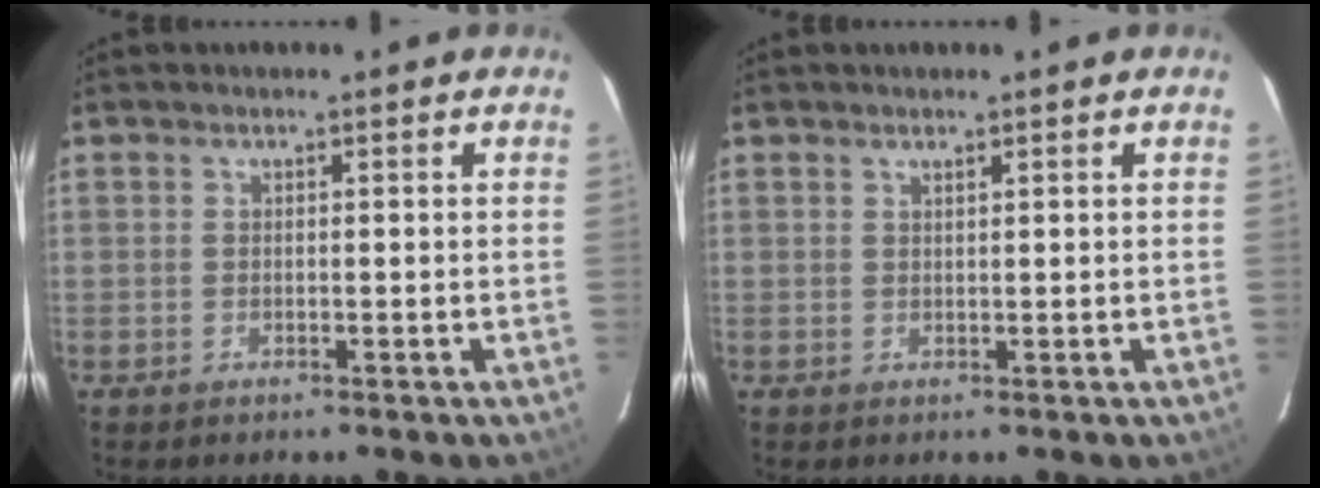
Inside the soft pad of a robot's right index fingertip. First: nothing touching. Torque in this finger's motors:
{"motor_torque": [-0.25, -0.01, -0.05, 0.00]}